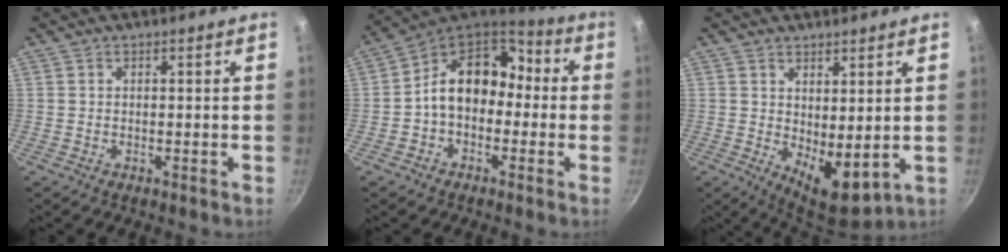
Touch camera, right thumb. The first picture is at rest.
{"total": 14.3, "force": [-0.9, 10.7, 9.4], "torque": [-0.113, 0.058, -0.036]}
{"total": 8.3, "force": [1.8, 4.0, 7.1], "torque": [-0.089, -0.036, 0.039]}